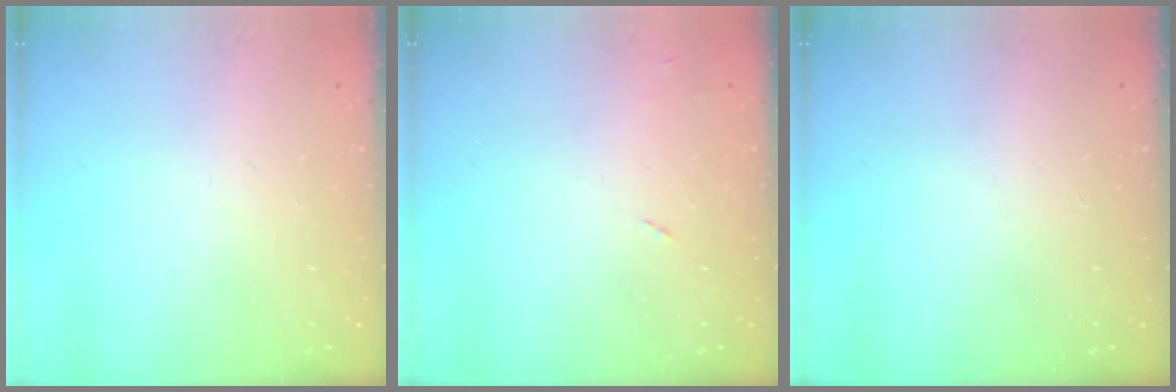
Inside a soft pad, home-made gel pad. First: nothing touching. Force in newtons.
{"total": 4.6, "press": 4.6, "slide": 0.6}
{"total": 0.0}